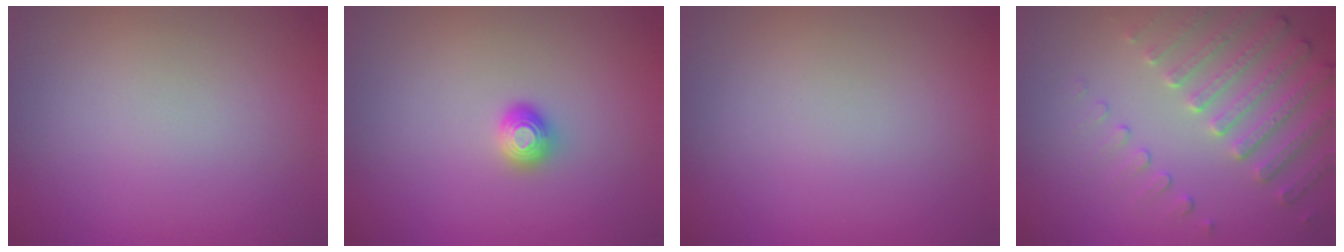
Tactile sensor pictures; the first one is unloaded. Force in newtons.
{"total": 1.2, "press": 1.2, "slide": 0.2}
{"total": 0.0}
{"total": 4.8, "press": 3.7, "slide": 3.1}